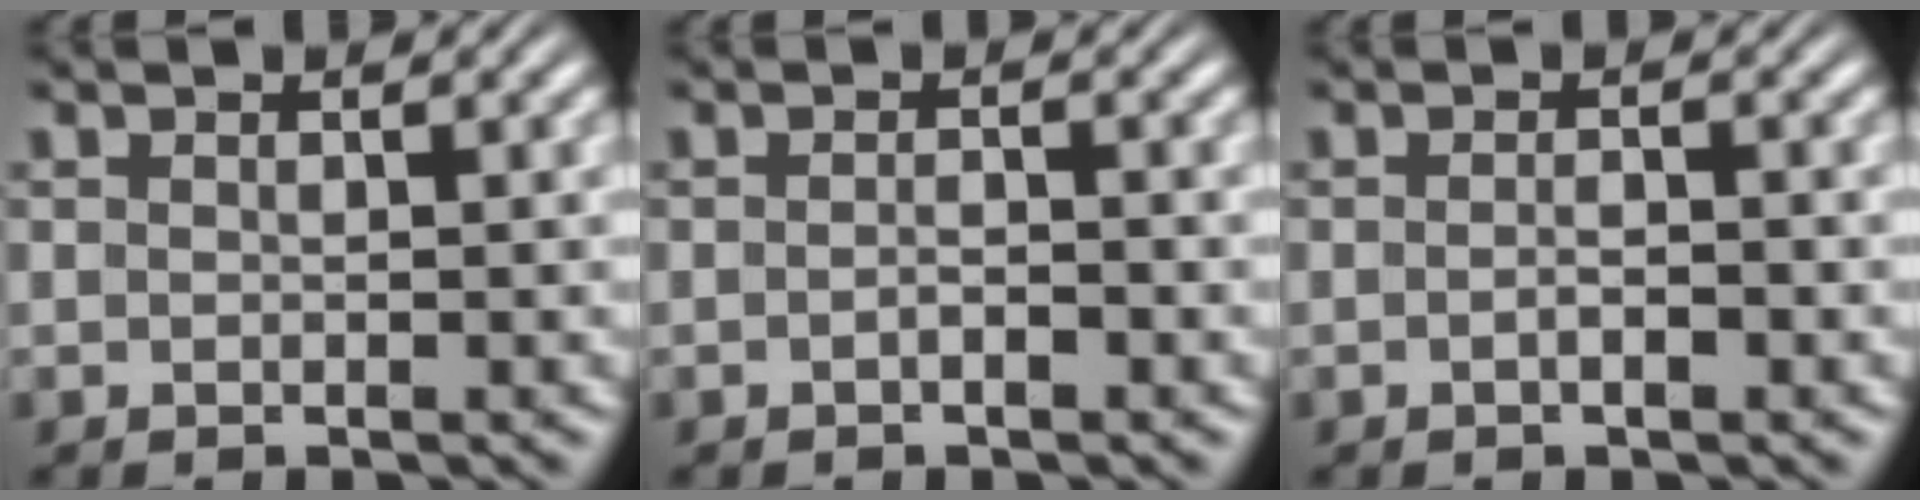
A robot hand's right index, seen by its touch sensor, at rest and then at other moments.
{"total": 1.0, "force": [-0.7, 0.3, 0.6], "torque": [0.000, 0.004, -0.017]}
{"total": 1.2, "force": [-0.7, 0.4, 0.9], "torque": [-0.006, 0.002, -0.016]}